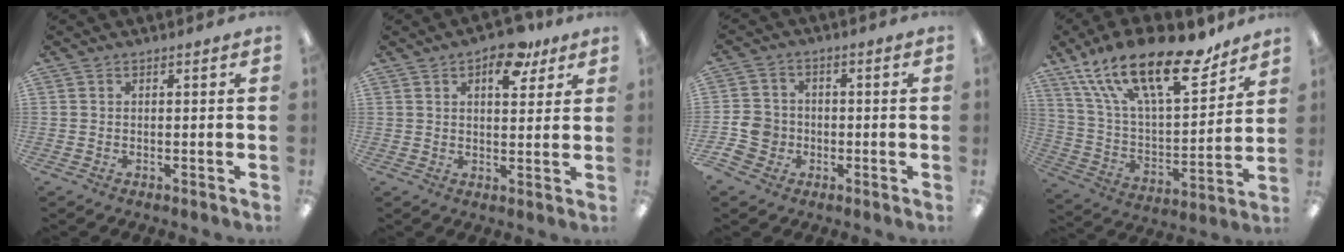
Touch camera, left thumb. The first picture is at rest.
{"total": 10.2, "force": [5.8, 5.1, 6.6], "torque": [-0.068, -0.027, 0.094]}
{"total": 7.2, "force": [-2.2, 6.4, 2.6], "torque": [-0.066, 0.013, -0.041]}
{"total": 25.3, "force": [17.3, 9.4, 15.9], "torque": [-0.266, -0.099, 0.295]}